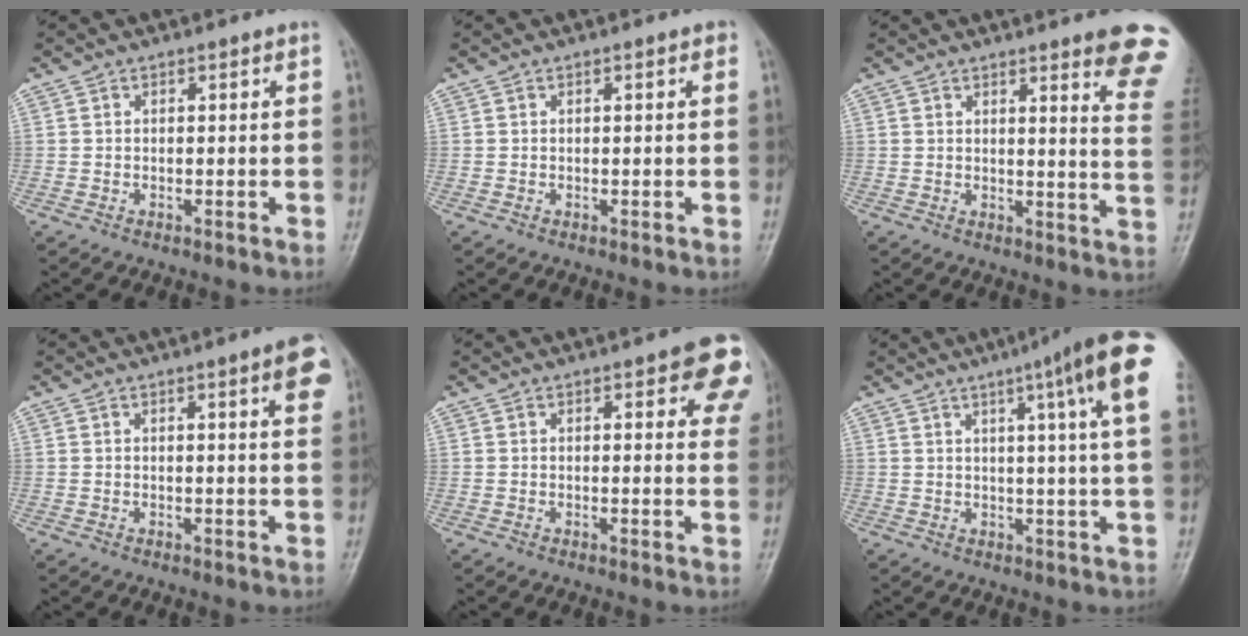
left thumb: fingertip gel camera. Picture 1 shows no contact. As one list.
[{"total": 0.5, "force": [0.2, 0.2, 0.5], "torque": [-0.009, 0.001, 0.001]}, {"total": 11.7, "force": [8.3, 1.3, 8.2], "torque": [-0.071, -0.049, 0.078]}, {"total": 5.7, "force": [2.6, 0.8, 5.0], "torque": [-0.052, -0.005, 0.027]}, {"total": 10.2, "force": [4.7, 3.5, 8.3], "torque": [-0.062, -0.013, 0.047]}, {"total": 15.8, "force": [7.2, 0.8, 14.1], "torque": [-0.185, -0.013, 0.075]}]